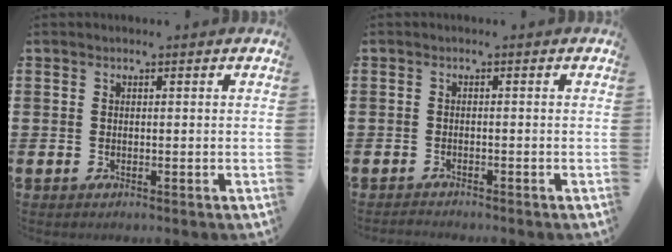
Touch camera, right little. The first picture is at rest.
{"total": 0.8, "force": [-0.8, 0.0, -0.1], "torque": [-0.001, -0.001, -0.017]}